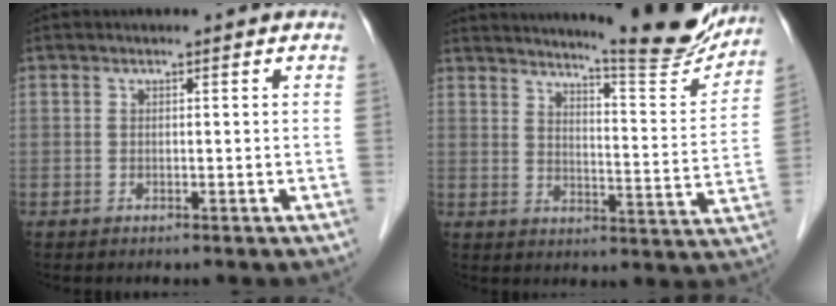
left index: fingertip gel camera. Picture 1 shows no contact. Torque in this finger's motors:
{"motor_torque": [0.75, -0.74, 0.42, 0.06]}